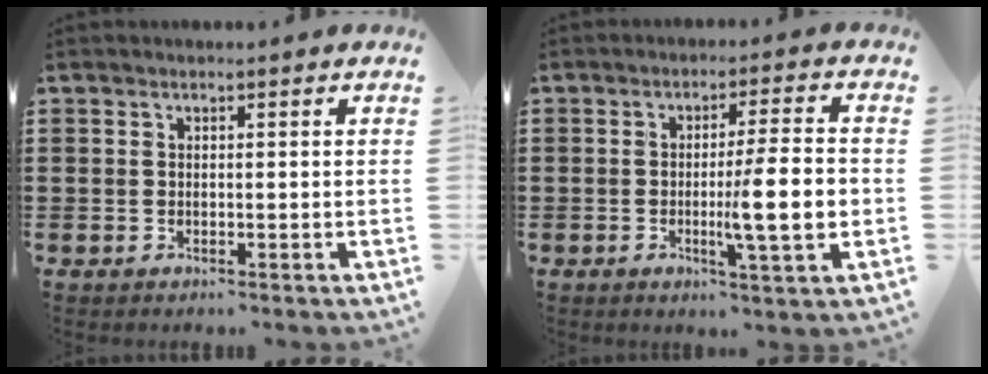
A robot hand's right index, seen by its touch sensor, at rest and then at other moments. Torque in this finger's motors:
{"motor_torque": [2.14, 0.00, 0.40, 0.21]}